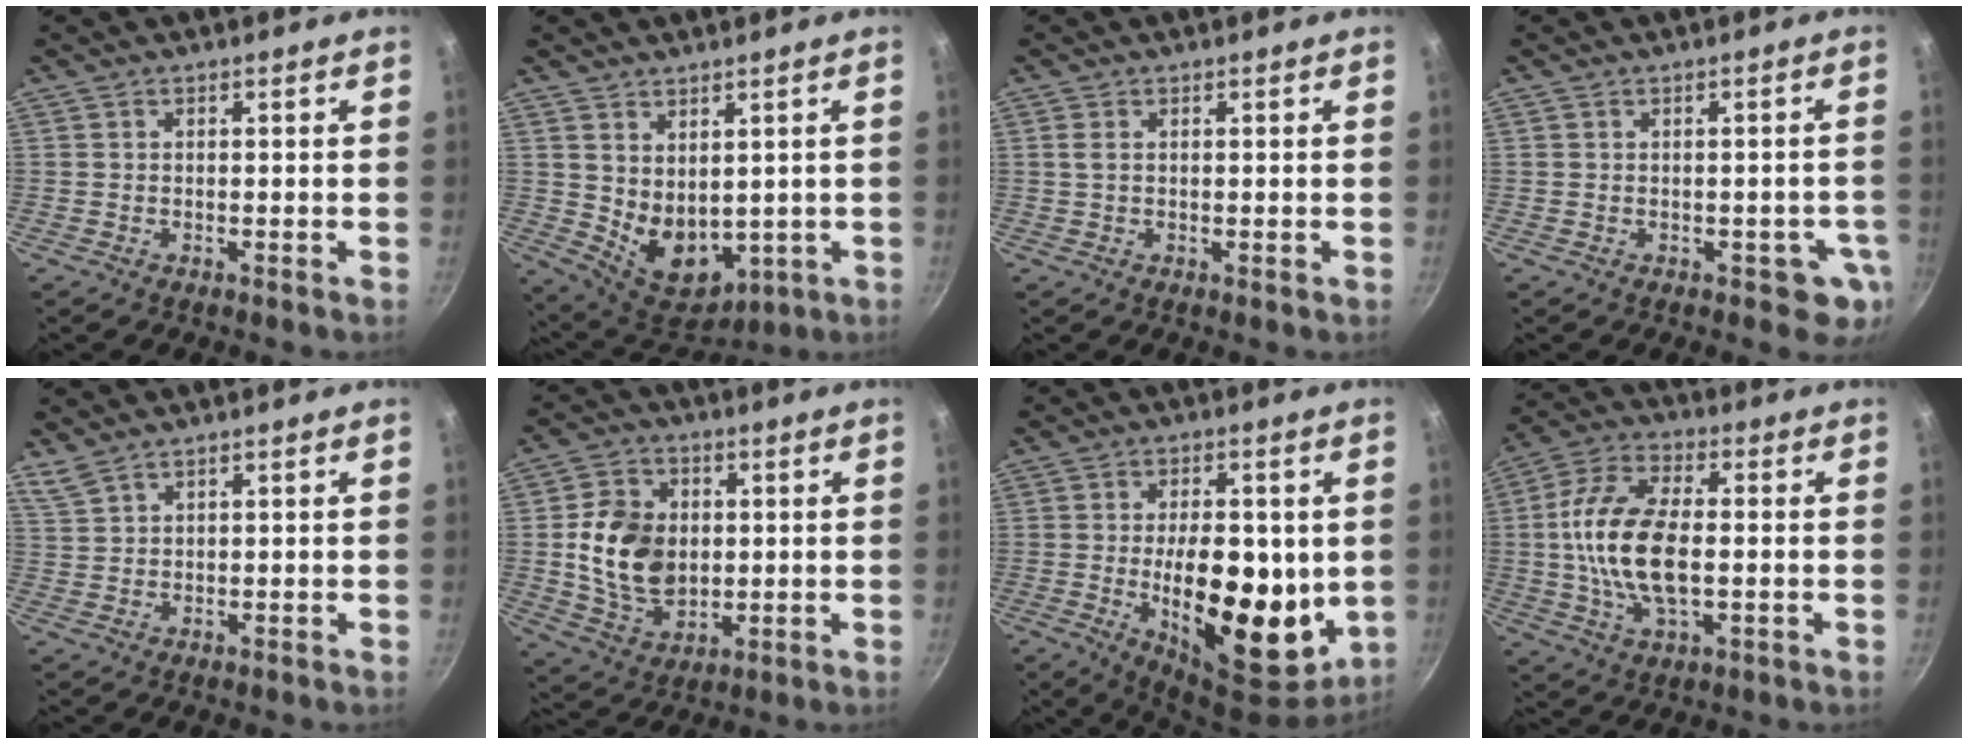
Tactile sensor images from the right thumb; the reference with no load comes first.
{"total": 10.5, "force": [2.2, 7.2, 7.3], "torque": [-0.092, -0.038, 0.067]}
{"total": 1.3, "force": [0.4, 0.6, 1.1], "torque": [-0.020, 0.000, 0.006]}
{"total": 4.6, "force": [-0.9, 3.0, 3.3], "torque": [-0.010, 0.008, -0.009]}
{"total": 2.9, "force": [2.5, 0.9, 1.2], "torque": [-0.028, -0.004, 0.060]}
{"total": 13.7, "force": [0.8, 10.3, 9.1], "torque": [-0.142, -0.002, 0.022]}
{"total": 20.0, "force": [-1.1, 10.1, 17.2], "torque": [-0.230, -0.024, -0.009]}
{"total": 16.1, "force": [-0.4, 8.4, 13.8], "torque": [-0.261, 0.020, -0.018]}